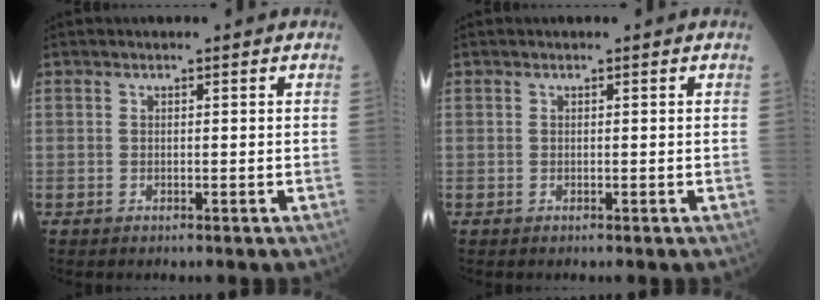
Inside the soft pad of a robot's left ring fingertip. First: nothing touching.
{"total": 0.0}